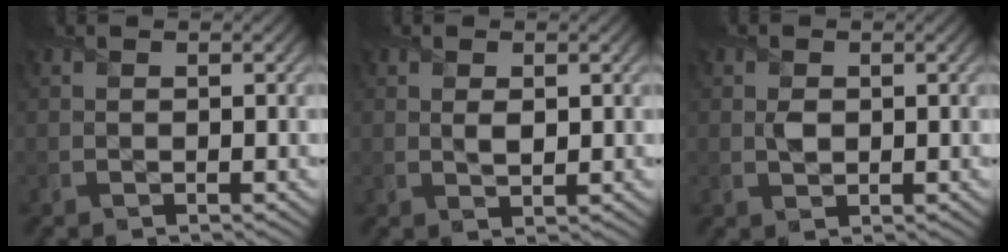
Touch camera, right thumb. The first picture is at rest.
{"total": 1.8, "force": [0.5, 1.1, 1.4], "torque": [-0.031, -0.006, 0.010]}
{"total": 1.6, "force": [0.3, 1.3, 0.9], "torque": [-0.022, -0.002, 0.004]}